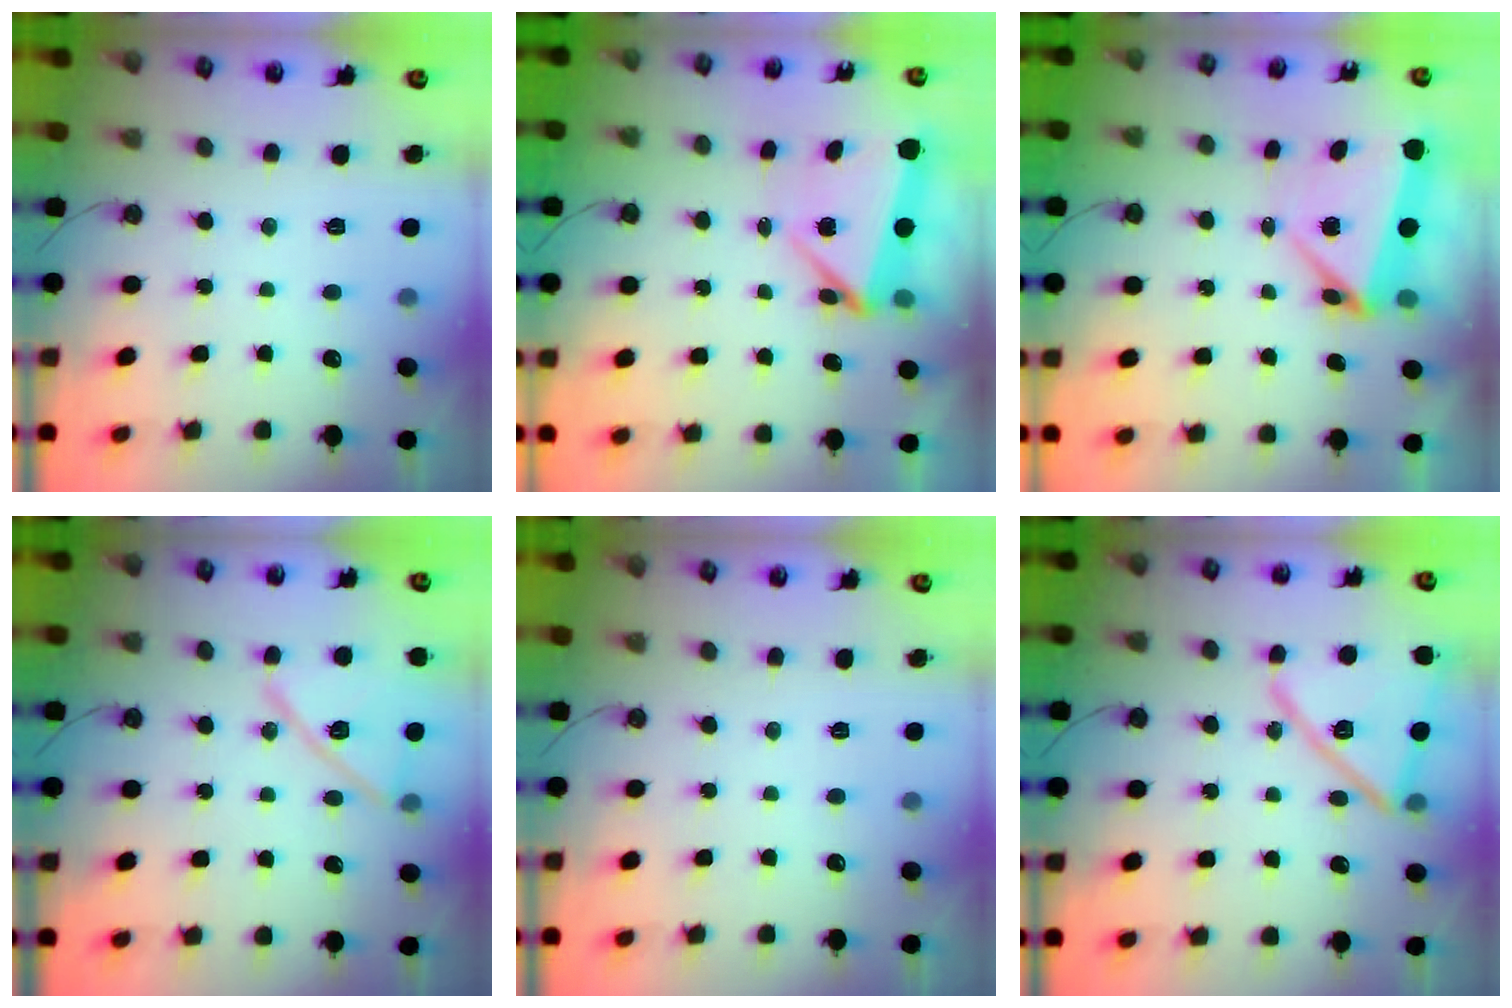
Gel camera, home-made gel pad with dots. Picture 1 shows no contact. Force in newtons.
{"total": 7.0, "press": 6.9, "slide": 0.6}
{"total": 7.4, "press": 5.1, "slide": 5.3}
{"total": 15.0, "press": 14.9, "slide": 0.8}
{"total": 0.0}
{"total": 16.4, "press": 16.3, "slide": 0.7}